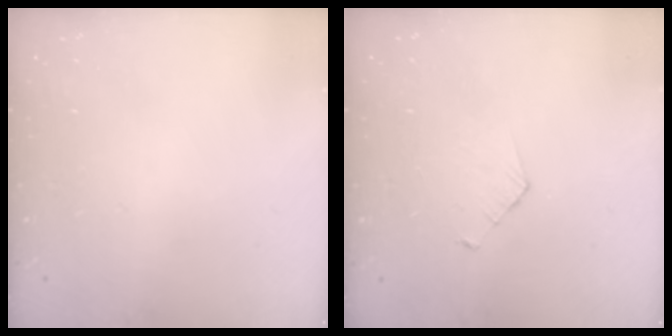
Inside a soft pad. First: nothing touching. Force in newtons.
{"total": 3.2, "press": 3.2, "slide": 0.3}